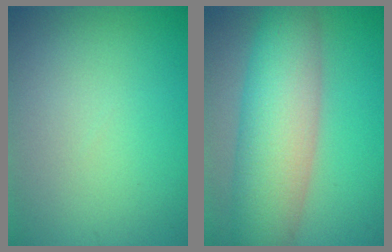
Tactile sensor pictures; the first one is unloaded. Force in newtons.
{"total": 9.1, "press": 9.1, "slide": 0.2}